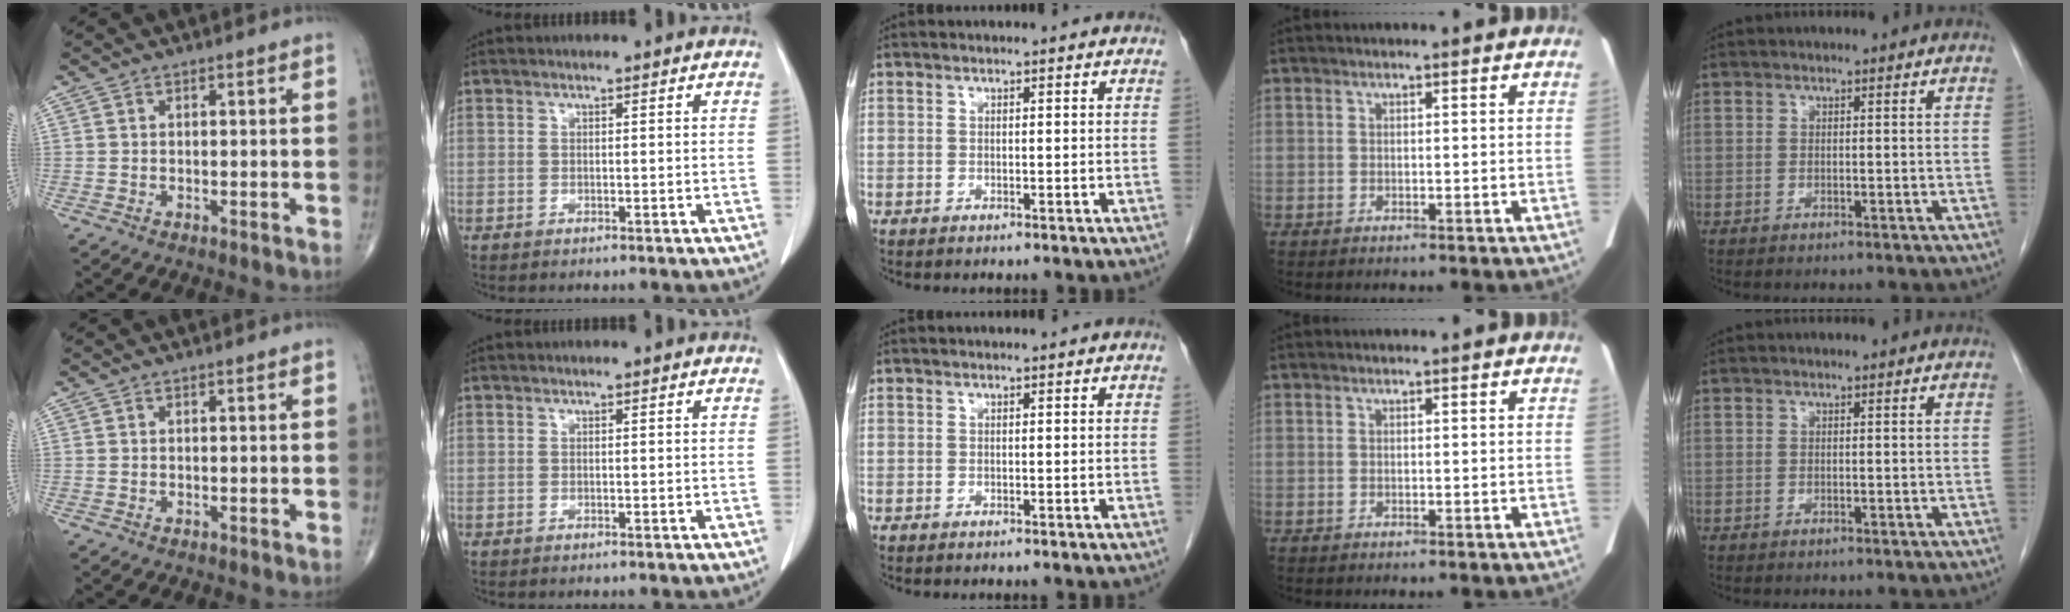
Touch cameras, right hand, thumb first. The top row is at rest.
{}